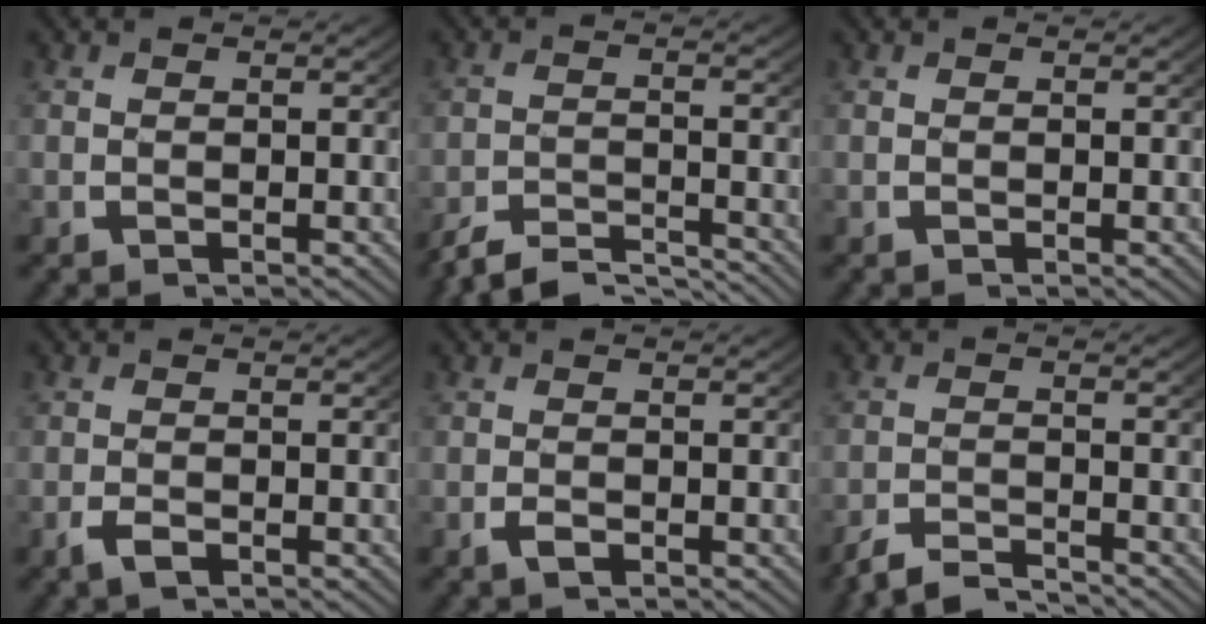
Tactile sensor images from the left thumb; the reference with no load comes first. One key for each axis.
{"total": 5.3, "fx": -4.8, "fy": 1.4, "fz": 1.8, "tx": -0.033, "ty": -0.016, "tz": -0.083}
{"total": 0.0}
{"total": 1.6, "fx": -0.9, "fy": 0.9, "fz": 1.0, "tx": -0.023, "ty": -0.006, "tz": -0.015}
{"total": 1.2, "fx": -0.6, "fy": 0.7, "fz": 0.8, "tx": -0.018, "ty": -0.006, "tz": -0.009}
{"total": 3.0, "fx": -2.9, "fy": 0.7, "fz": 0.7, "tx": -0.014, "ty": -0.005, "tz": -0.057}